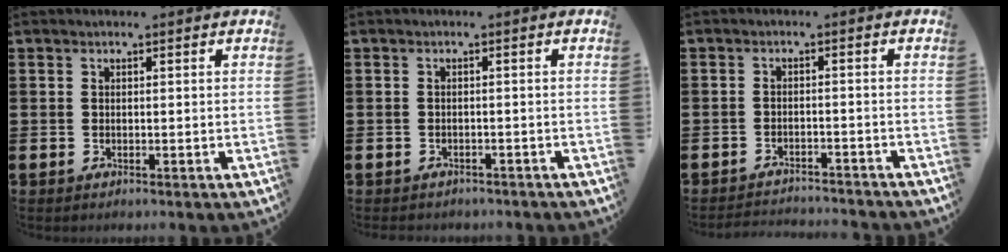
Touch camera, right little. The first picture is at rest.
{"total": 0.7, "force": [-0.7, 0.2, 0.0], "torque": [-0.001, -0.001, -0.016]}
{"total": 2.2, "force": [-2.1, 0.0, -0.2], "torque": [-0.003, 0.003, -0.047]}